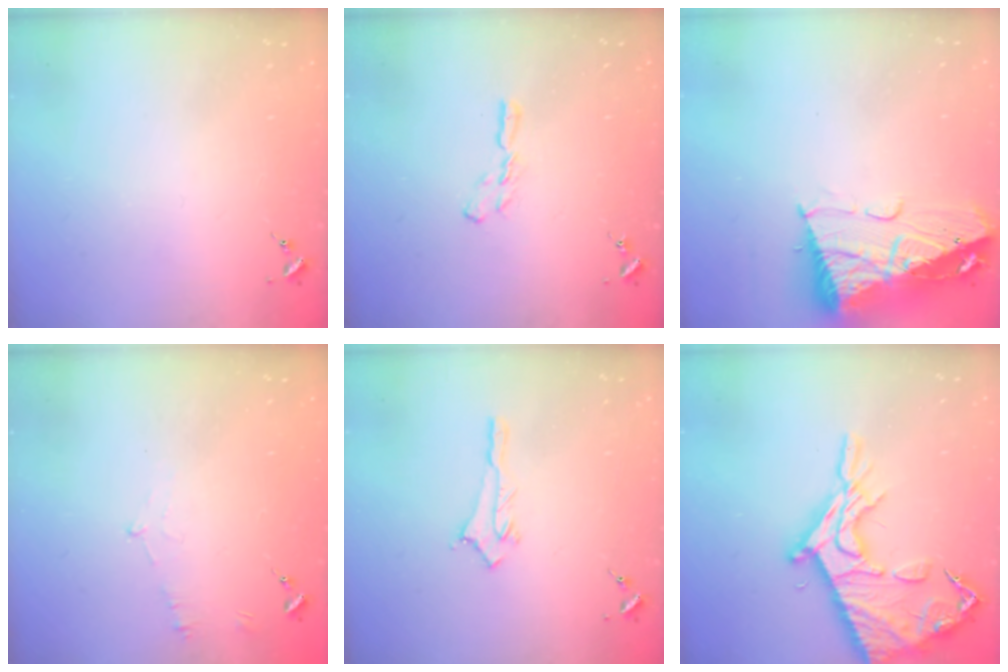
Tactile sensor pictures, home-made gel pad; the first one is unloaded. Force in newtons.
{"total": 5.6, "press": 5.5, "slide": 0.4}
{"total": 16.3, "press": 16.1, "slide": 2.0}
{"total": 4.5, "press": 4.2, "slide": 1.4}
{"total": 2.8, "press": 2.8, "slide": 0.3}
{"total": 19.4, "press": 19.4, "slide": 1.4}